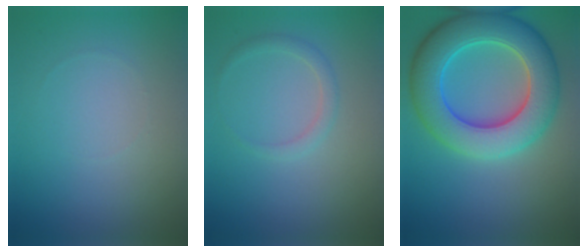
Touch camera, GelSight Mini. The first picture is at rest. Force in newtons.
{"total": 1.3, "press": 1.3, "slide": 0.1}
{"total": 9.5, "press": 9.5, "slide": 0.5}